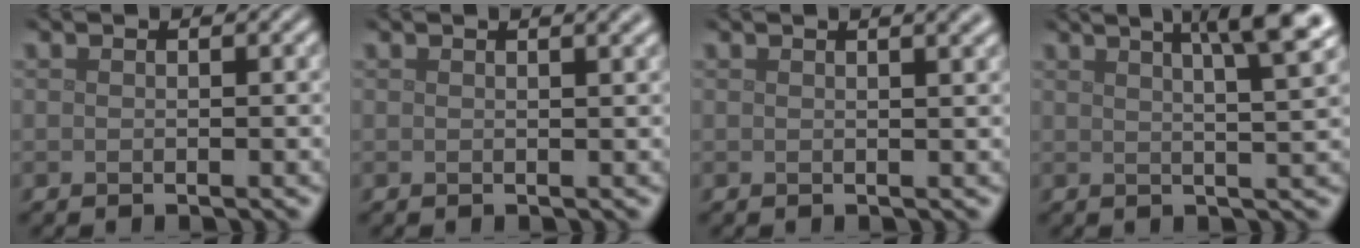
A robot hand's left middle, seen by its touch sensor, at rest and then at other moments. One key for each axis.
{"total": 2.2, "fx": 1.3, "fy": 0.8, "fz": 1.6, "tx": -0.008, "ty": 0.004, "tz": 0.011}
{"total": 3.0, "fx": 1.7, "fy": 1.2, "fz": 2.2, "tx": -0.006, "ty": 0.012, "tz": 0.007}
{"total": 9.2, "fx": 4.6, "fy": 3.0, "fz": 7.5, "tx": -0.058, "ty": 0.047, "tz": 0.033}